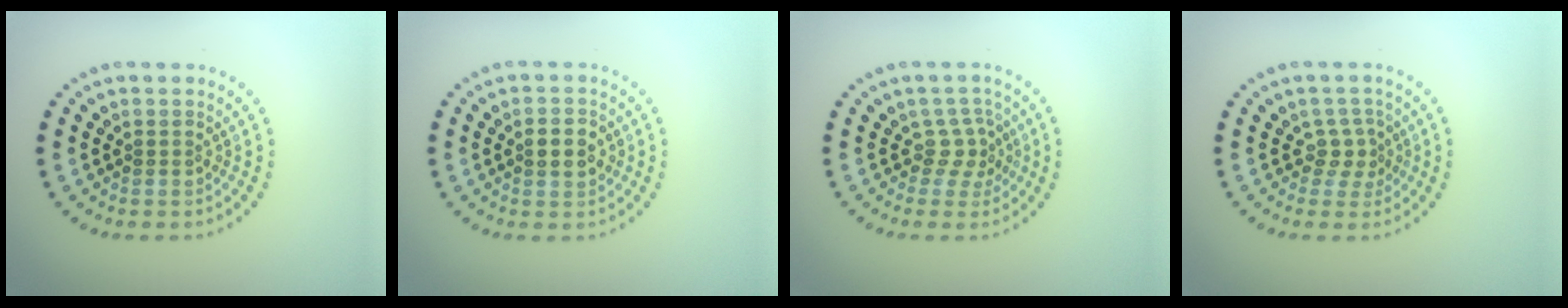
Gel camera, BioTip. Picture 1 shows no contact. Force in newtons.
{"total": 2.7, "press": 2.7, "slide": 0.0}
{"total": 2.1, "press": 1.5, "slide": 1.5}
{"total": 1.9, "press": 1.4, "slide": 1.3}